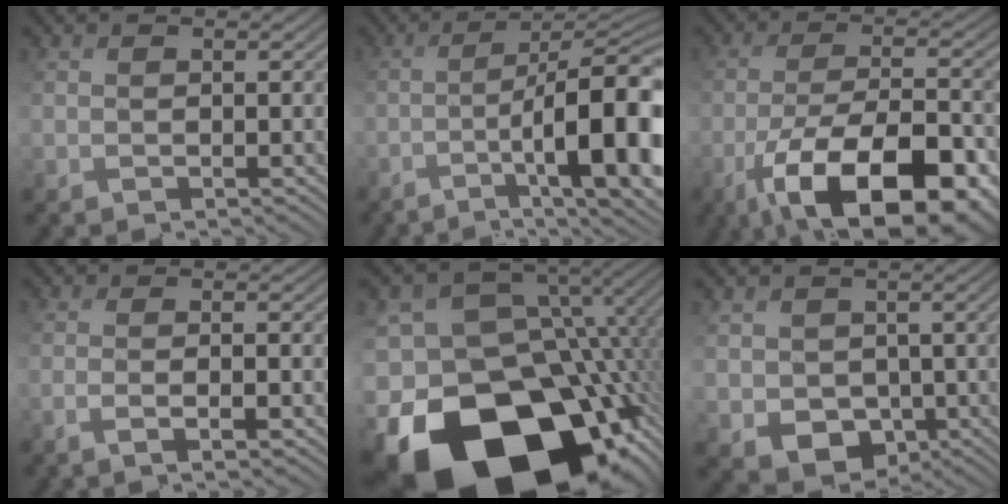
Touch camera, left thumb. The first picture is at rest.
{"total": 15.1, "force": [-5.3, 3.7, 13.6], "torque": [-0.157, 0.006, -0.068]}
{"total": 17.3, "force": [-9.3, 6.7, 13.0], "torque": [-0.212, -0.025, -0.137]}
{"total": 3.4, "force": [-1.4, 0.4, 3.1], "torque": [-0.044, 0.007, -0.034]}
{"total": 21.7, "force": [-10.3, 13.6, 13.3], "torque": [-0.287, -0.044, -0.145]}
{"total": 5.4, "force": [-0.5, 4.8, 2.5], "torque": [-0.062, -0.025, -0.008]}